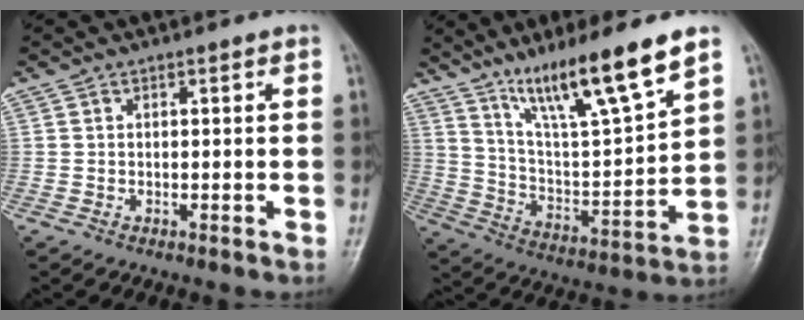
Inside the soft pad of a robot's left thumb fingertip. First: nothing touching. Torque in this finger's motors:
{"motor_torque": [0.90, 0.85, 1.50, -1.27, 0.13]}